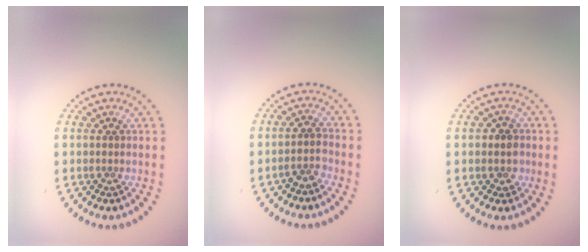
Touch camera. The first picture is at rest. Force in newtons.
{"total": 1.3, "press": 1.2, "slide": 0.6}
{"total": 2.0, "press": 1.9, "slide": 0.5}